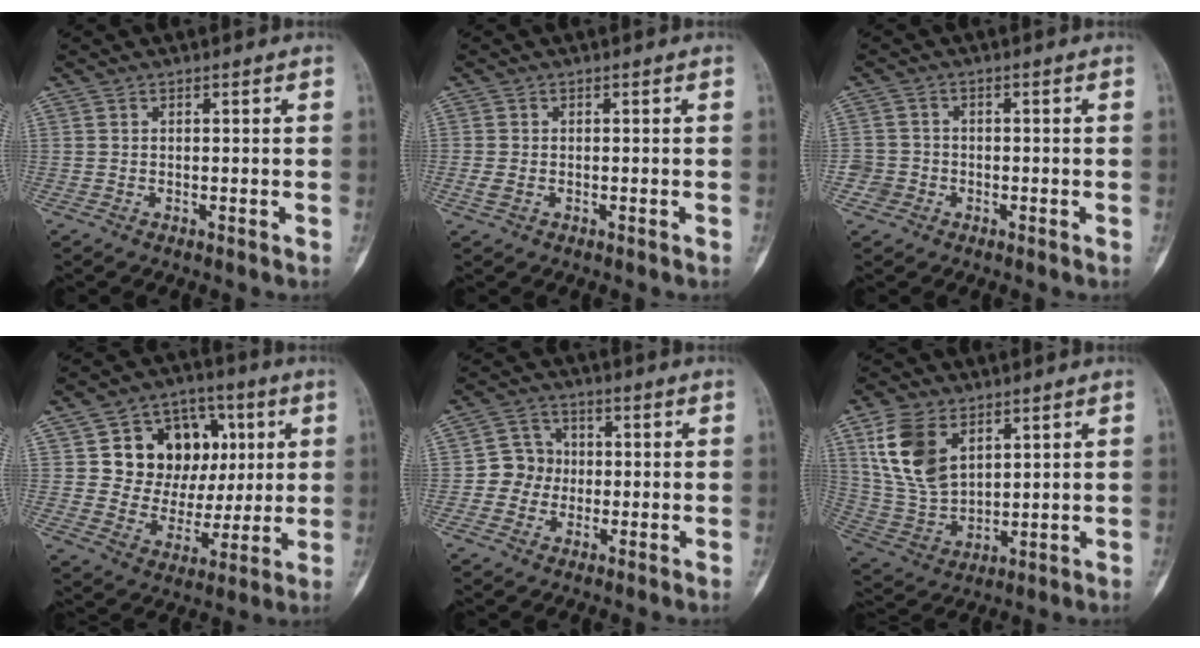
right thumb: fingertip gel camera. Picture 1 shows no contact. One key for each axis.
{"total": 1.3, "fx": -0.4, "fy": 0.8, "fz": 0.9, "tx": -0.026, "ty": -0.002, "tz": -0.012}
{"total": 3.2, "fx": -1.3, "fy": 2.9, "fz": 0.1, "tx": 0.014, "ty": 0.014, "tz": -0.029}
{"total": 16.9, "fx": 4.1, "fy": 13.4, "fz": 9.6, "tx": -0.089, "ty": 0.007, "tz": 0.079}
{"total": 6.1, "fx": -0.6, "fy": 5.8, "fz": 1.8, "tx": 0.005, "ty": 0.014, "tz": -0.023}
{"total": 13.5, "fx": 6.0, "fy": 8.2, "fz": 8.9, "tx": -0.167, "ty": -0.021, "tz": 0.132}